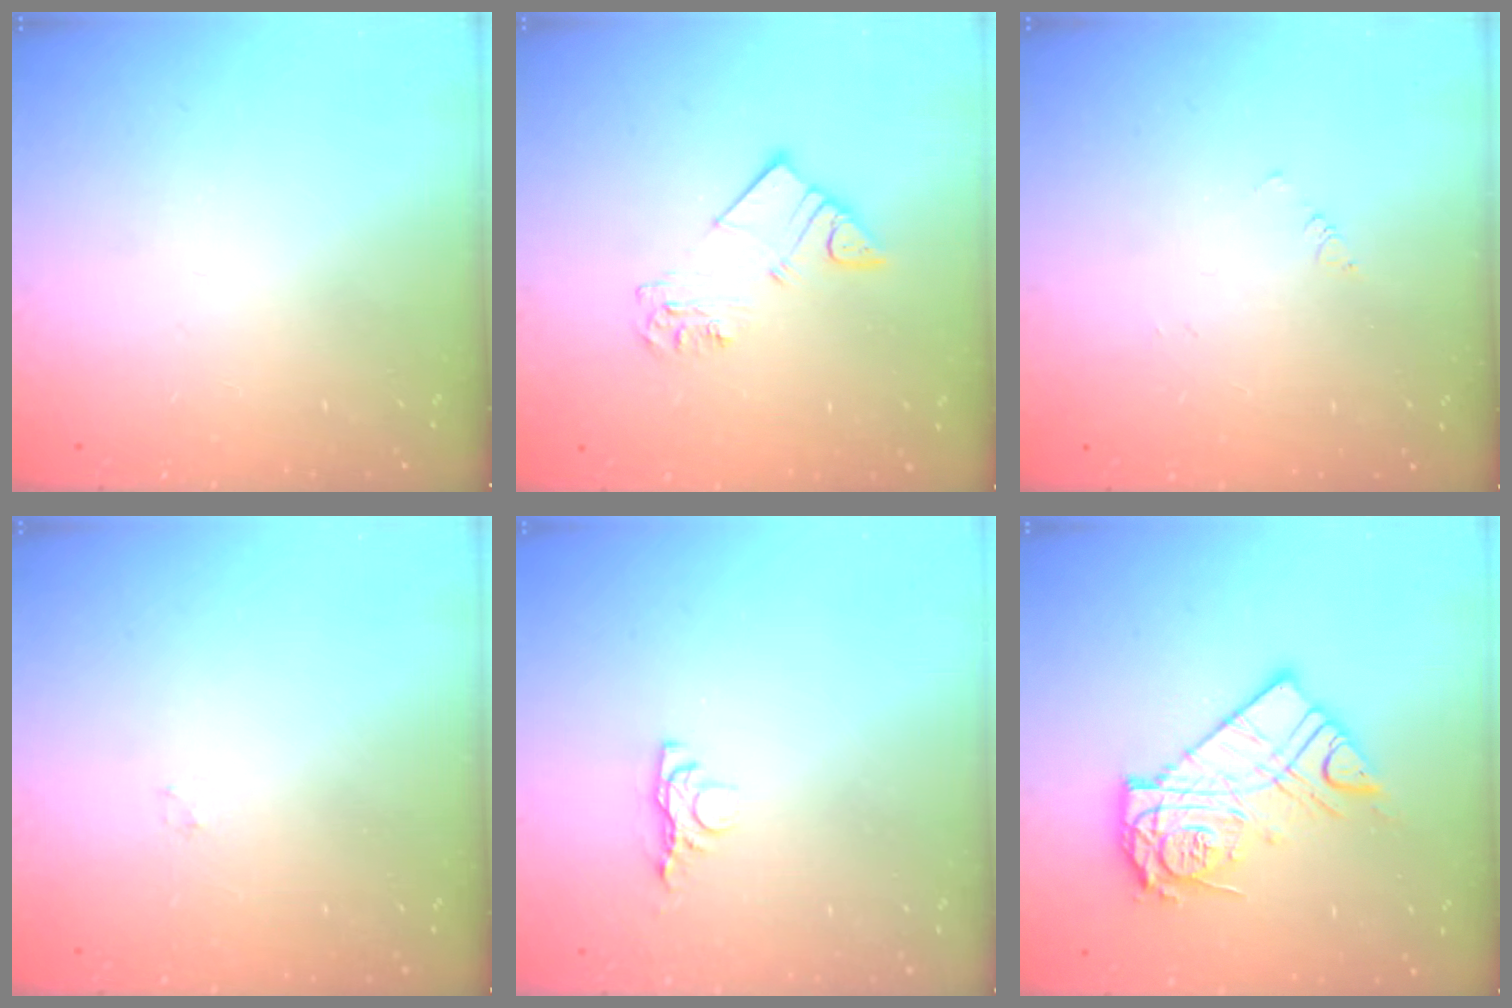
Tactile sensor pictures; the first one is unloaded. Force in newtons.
{"total": 5.9, "press": 5.9, "slide": 0.4}
{"total": 1.4, "press": 1.3, "slide": 0.3}
{"total": 0.8, "press": 0.8, "slide": 0.2}
{"total": 3.7, "press": 3.7, "slide": 0.7}
{"total": 12.9, "press": 12.9, "slide": 1.0}